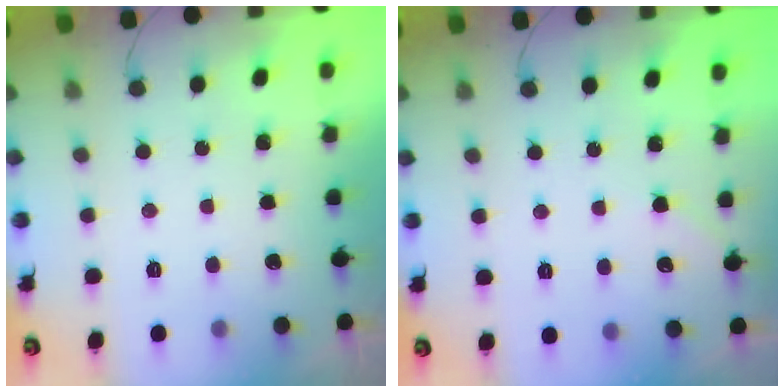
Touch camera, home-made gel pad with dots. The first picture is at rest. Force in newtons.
{"total": 2.2, "press": 2.1, "slide": 0.3}